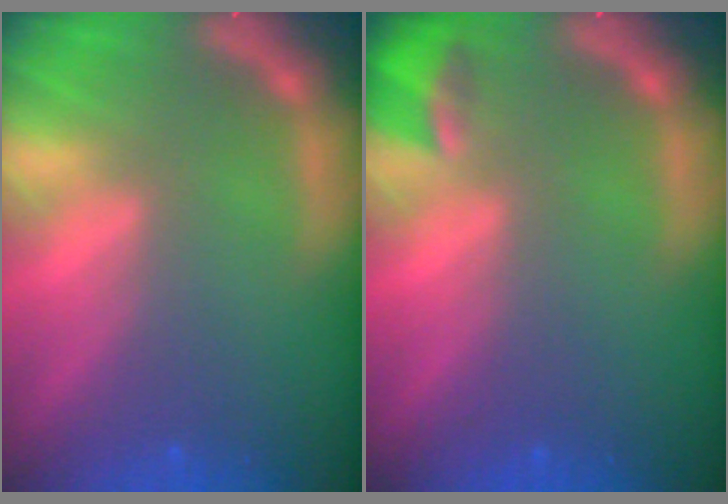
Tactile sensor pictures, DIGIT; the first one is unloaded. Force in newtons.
{"total": 2.4}